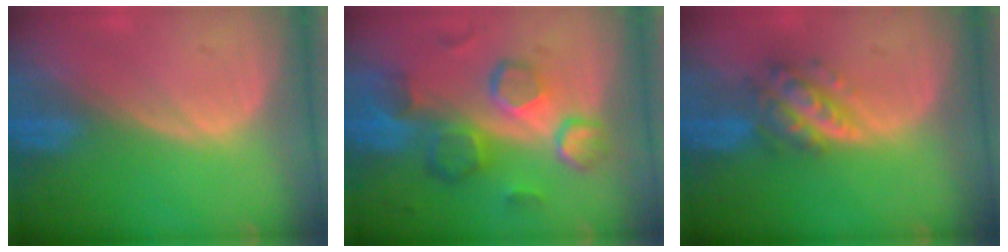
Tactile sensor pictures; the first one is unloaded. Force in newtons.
{"total": 10.4, "press": 9.0, "slide": 5.1}
{"total": 5.9, "press": 5.3, "slide": 2.6}